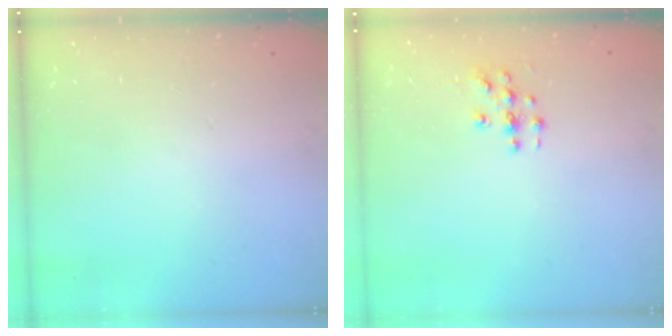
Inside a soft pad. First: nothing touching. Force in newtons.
{"total": 3.6, "press": 3.6, "slide": 0.3}